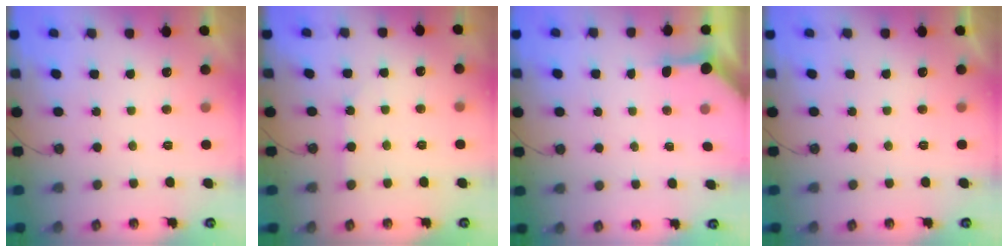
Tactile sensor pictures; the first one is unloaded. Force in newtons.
{"total": 2.9, "press": 2.9, "slide": 0.3}
{"total": 3.6, "press": 3.5, "slide": 0.5}
{"total": 0.0}